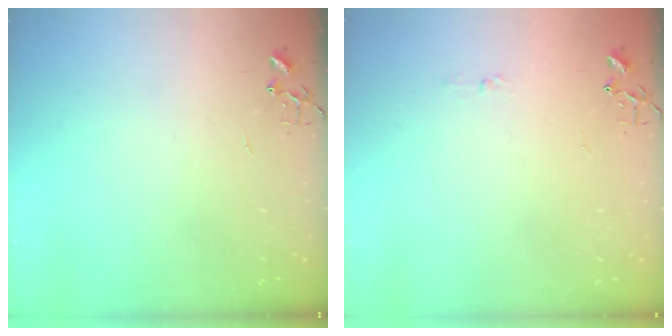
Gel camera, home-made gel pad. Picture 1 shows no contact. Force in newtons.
{"total": 3.3, "press": 3.2, "slide": 0.4}